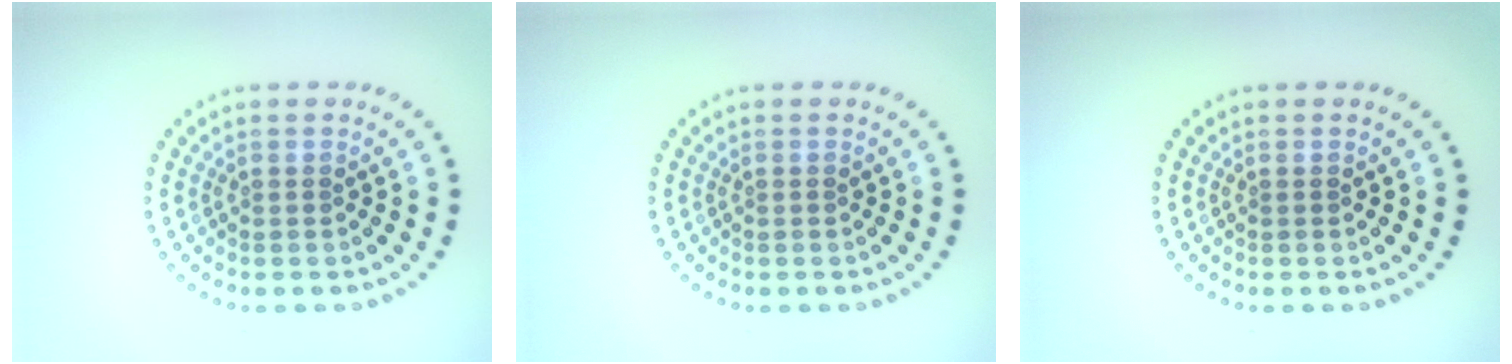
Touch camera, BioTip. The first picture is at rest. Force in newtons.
{"total": 0.0}
{"total": 0.0}